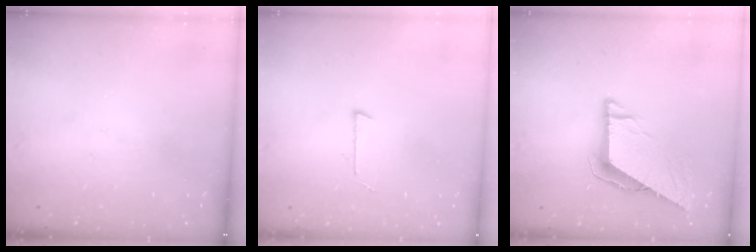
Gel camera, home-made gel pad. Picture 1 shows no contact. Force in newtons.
{"total": 4.2, "press": 4.2, "slide": 0.4}
{"total": 7.6, "press": 7.6, "slide": 0.3}